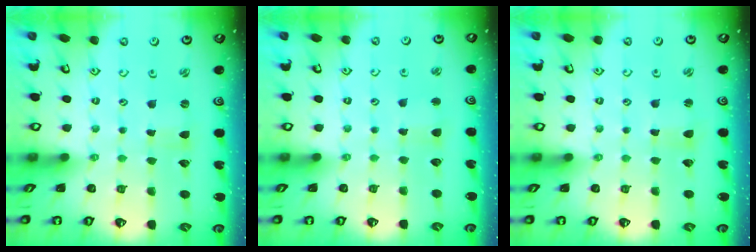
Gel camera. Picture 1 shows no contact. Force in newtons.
{"total": 3.3, "press": 3.3, "slide": 0.3}
{"total": 1.7, "press": 1.6, "slide": 0.3}